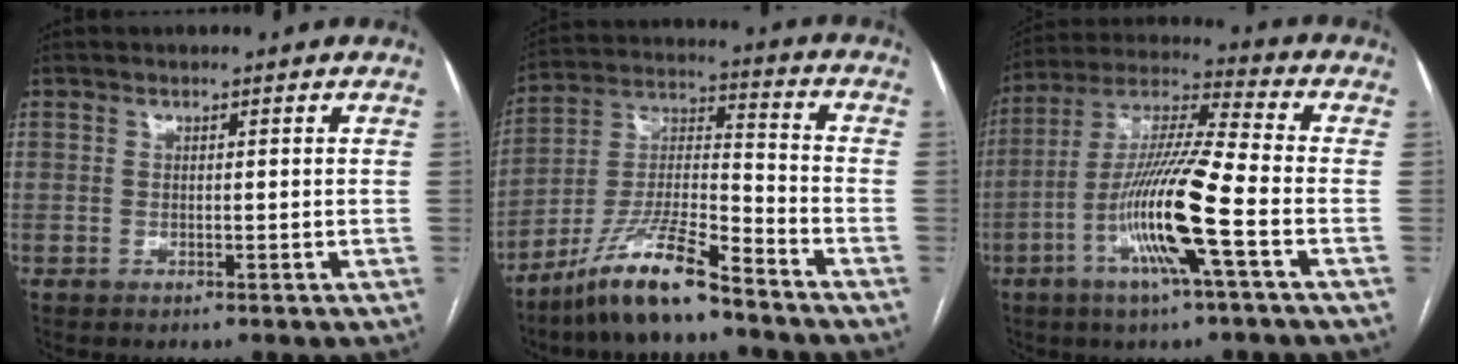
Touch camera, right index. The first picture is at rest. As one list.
[{"total": 12.9, "force": [-9.8, 1.3, 8.3], "torque": [-0.168, -0.006, -0.183]}, {"total": 15.0, "force": [-5.0, -0.1, 14.2], "torque": [-0.281, -0.002, -0.101]}]